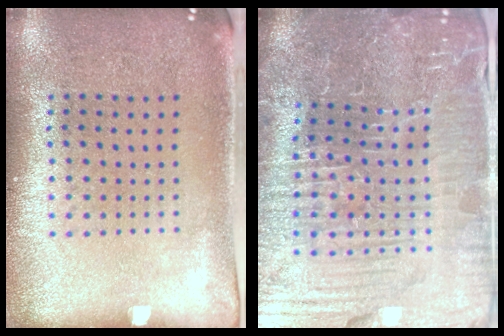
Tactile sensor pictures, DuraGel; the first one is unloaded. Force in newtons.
{"total": 5.5, "press": 5.3, "slide": 1.5}